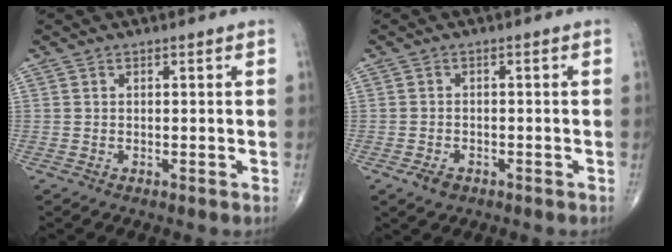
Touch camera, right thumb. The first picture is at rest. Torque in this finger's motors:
{"motor_torque": [0.60, 0.67, -0.23, -0.25, 0.01]}